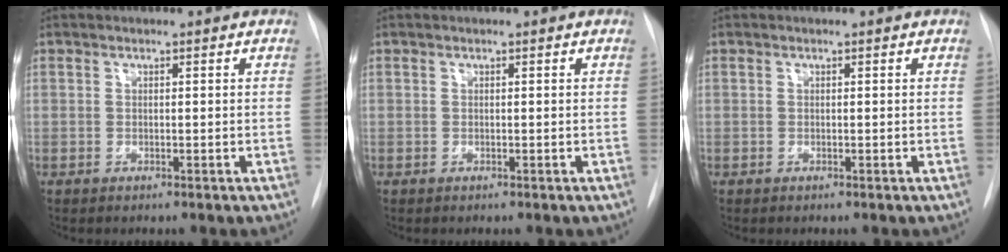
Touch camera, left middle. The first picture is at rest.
{"total": 0.0}
{"total": 0.0}